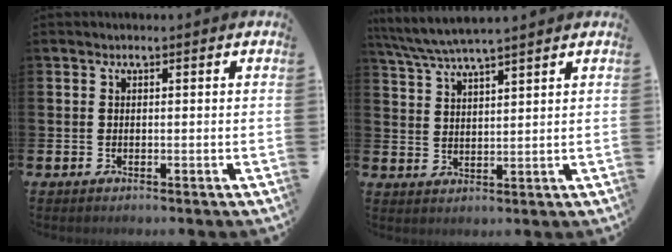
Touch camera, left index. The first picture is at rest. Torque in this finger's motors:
{"motor_torque": [1.00, -1.14, 0.24, 0.21]}